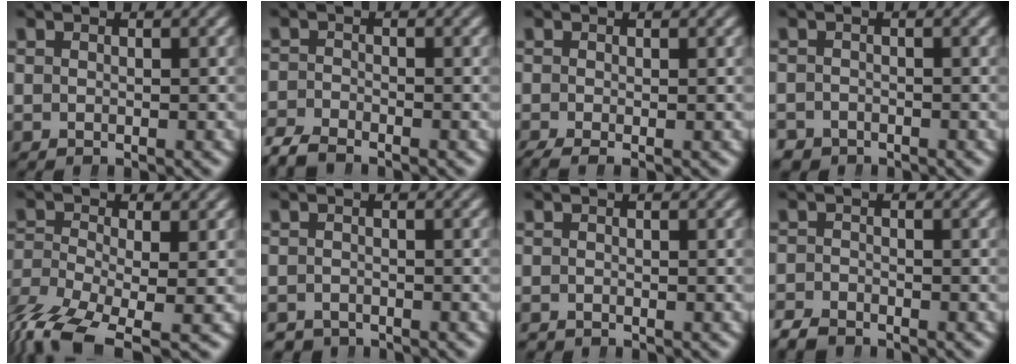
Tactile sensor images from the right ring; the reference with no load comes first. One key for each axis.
{"total": 2.4, "fx": -2.3, "fy": 0.5, "fz": 0.2, "tx": -0.004, "ty": -0.015, "tz": -0.040}
{"total": 1.9, "fx": -1.3, "fy": 0.9, "fz": 1.1, "tx": -0.024, "ty": -0.016, "tz": -0.014}
{"total": 2.2, "fx": -2.0, "fy": 1.0, "fz": -0.4, "tx": 0.005, "ty": -0.021, "tz": -0.028}
{"total": 7.0, "fx": -4.8, "fy": 3.1, "fz": 4.0, "tx": -0.102, "ty": -0.051, "tz": -0.053}
{"total": 2.2, "fx": -2.1, "fy": 0.4, "fz": -0.3, "tx": 0.002, "ty": -0.021, "tz": -0.030}
{"total": 0.7, "fx": -0.7, "fy": 0.0, "fz": -0.2, "tx": 0.002, "ty": -0.012, "tz": -0.007}
{"total": 2.1, "fx": -2.0, "fy": 0.5, "fz": -0.1, "tx": 0.000, "ty": -0.015, "tz": -0.035}